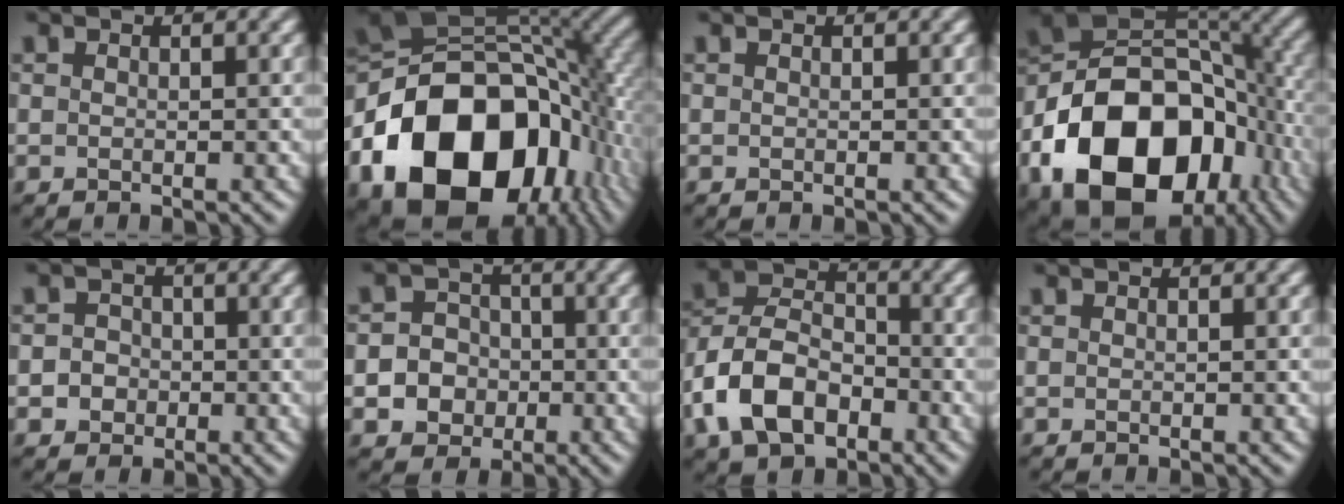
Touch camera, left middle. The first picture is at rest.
{"total": 20.2, "force": [-6.8, 14.0, 12.8], "torque": [-0.256, -0.025, -0.108]}
{"total": 0.0}
{"total": 17.8, "force": [-6.6, 12.4, 11.1], "torque": [-0.206, -0.016, -0.114]}
{"total": 2.6, "force": [-0.4, 2.4, 0.8], "torque": [0.011, 0.006, -0.020]}
{"total": 5.8, "force": [-1.6, 5.4, 1.7], "torque": [-0.009, 0.007, -0.048]}
{"total": 9.2, "force": [-3.8, 6.1, 5.7], "torque": [-0.114, 0.004, -0.086]}
{"total": 0.0}